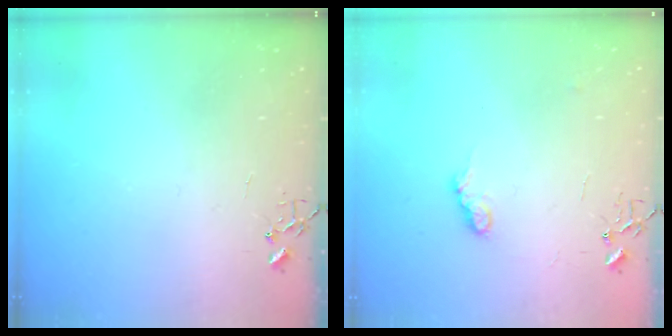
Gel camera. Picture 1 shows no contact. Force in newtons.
{"total": 7.6, "press": 7.6, "slide": 0.5}